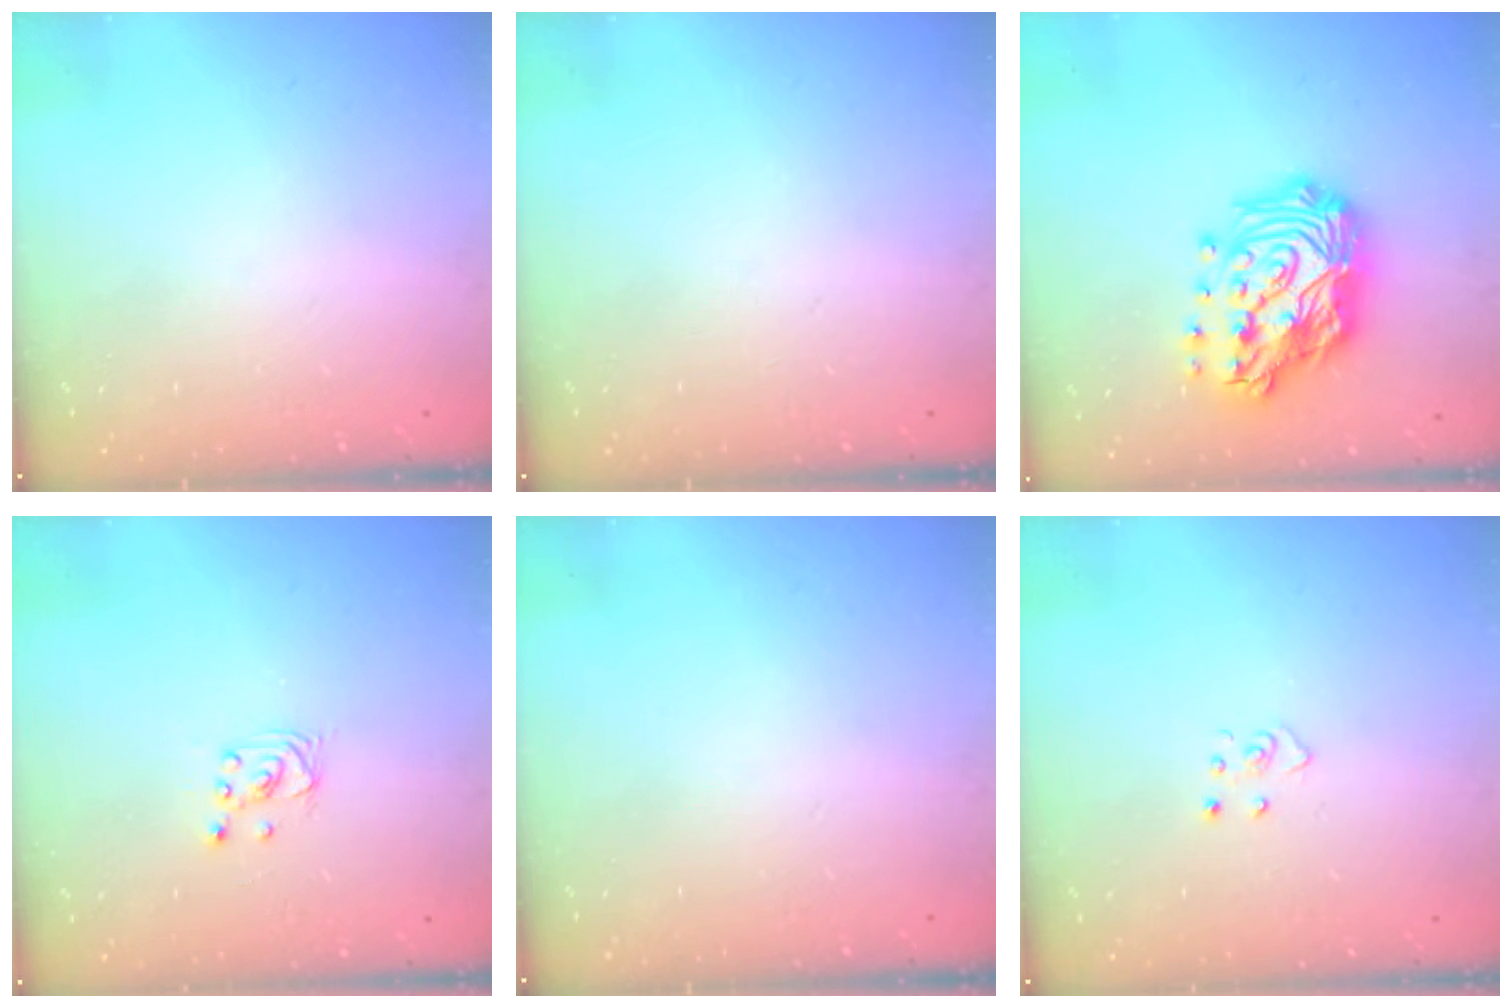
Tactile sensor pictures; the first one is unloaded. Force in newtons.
{"total": 0.0}
{"total": 23.4, "press": 23.3, "slide": 2.1}
{"total": 1.7, "press": 1.6, "slide": 0.1}
{"total": 0.0}
{"total": 4.1, "press": 4.1, "slide": 0.3}